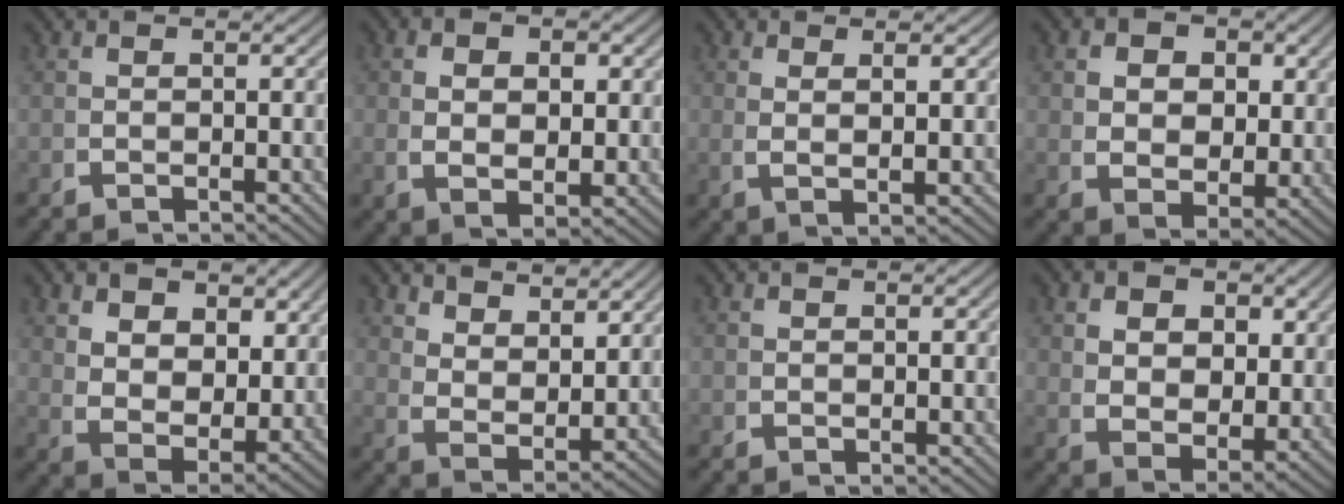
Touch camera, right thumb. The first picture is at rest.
{"total": 3.7, "force": [0.6, 2.2, 2.9], "torque": [-0.050, -0.011, 0.025]}
{"total": 2.4, "force": [1.1, 0.0, 2.2], "torque": [-0.041, -0.001, 0.030]}
{"total": 6.1, "force": [1.2, 4.6, 3.9], "torque": [-0.072, -0.027, 0.037]}
{"total": 7.8, "force": [1.5, 5.4, 5.5], "torque": [-0.125, -0.047, 0.049]}
{"total": 4.8, "force": [2.4, 2.4, 3.4], "torque": [-0.074, -0.021, 0.058]}
{"total": 0.0}
{"total": 6.2, "force": [1.3, 4.3, 4.2], "torque": [-0.082, -0.032, 0.040]}